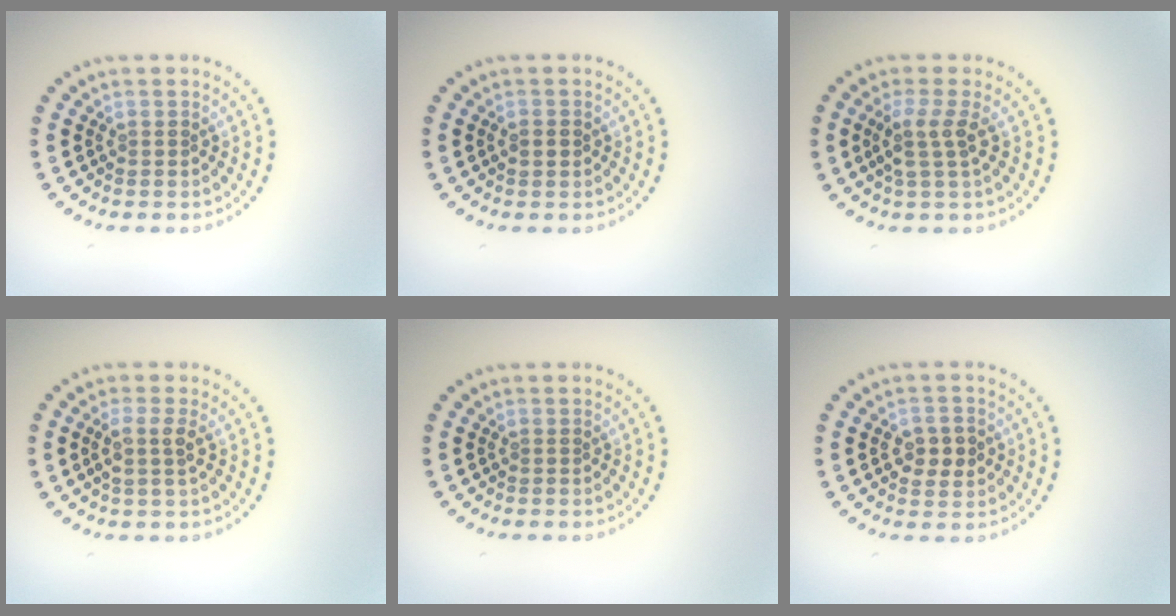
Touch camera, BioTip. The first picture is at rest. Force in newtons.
{"total": 1.3, "press": 1.3, "slide": 0.1}
{"total": 2.5, "press": 2.0, "slide": 1.6}
{"total": 2.0, "press": 1.8, "slide": 1.0}
{"total": 0.0}
{"total": 2.7, "press": 2.7, "slide": 0.1}